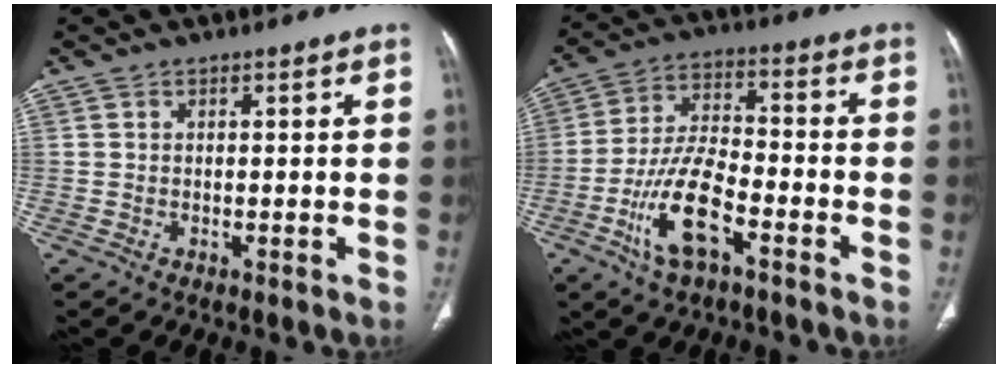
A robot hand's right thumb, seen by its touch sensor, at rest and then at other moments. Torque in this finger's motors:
{"motor_torque": [2.03, 1.51, 1.72, -1.06, 0.48]}